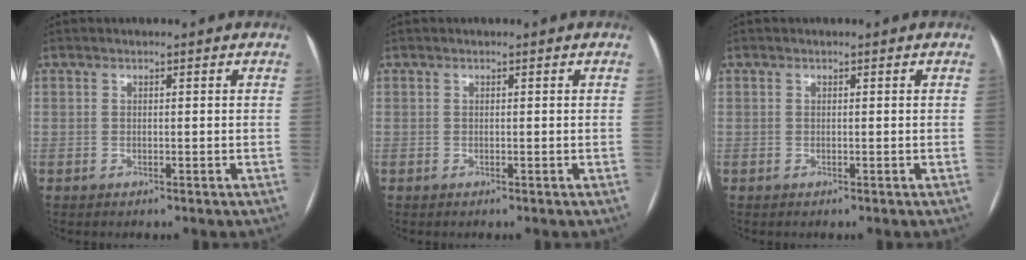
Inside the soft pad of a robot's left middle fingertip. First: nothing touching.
{"total": 0.0}
{"total": 0.0}